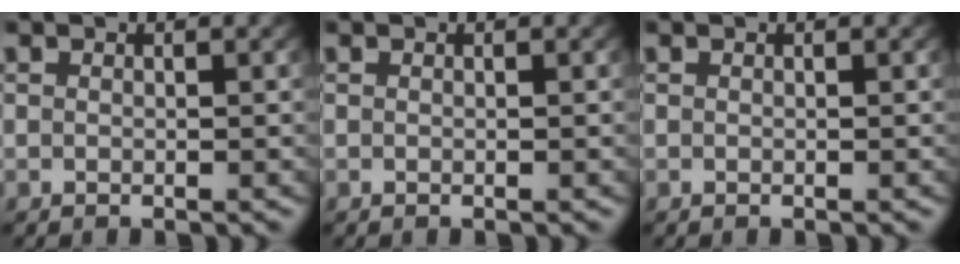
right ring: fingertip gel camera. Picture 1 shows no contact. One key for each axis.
{"total": 0.0}
{"total": 0.0}